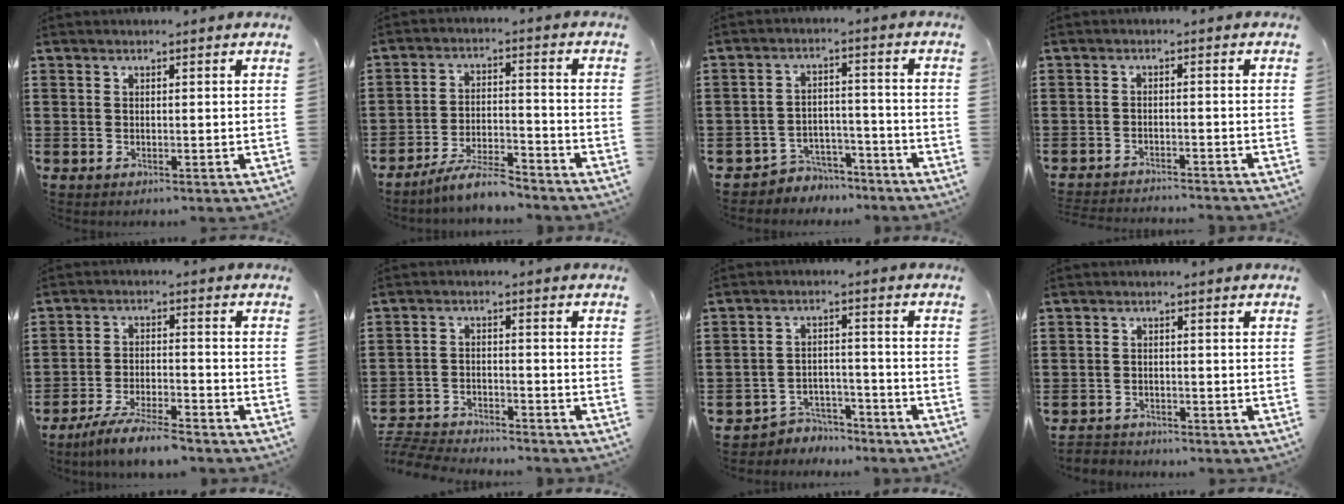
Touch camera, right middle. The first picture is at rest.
{"total": 6.3, "force": [-5.7, 0.6, 2.7], "torque": [-0.062, -0.004, -0.110]}
{"total": 4.4, "force": [-4.2, 1.2, 0.0], "torque": [-0.008, 0.007, -0.088]}
{"total": 2.5, "force": [-2.5, 0.0, -0.1], "torque": [-0.004, -0.001, -0.054]}
{"total": 6.1, "force": [-5.5, 0.3, 2.5], "torque": [-0.052, -0.007, -0.105]}
{"total": 5.5, "force": [-5.4, 0.6, 0.6], "torque": [-0.026, 0.003, -0.114]}
{"total": 4.2, "force": [-4.1, 1.1, -0.1], "torque": [-0.007, 0.005, -0.086]}
{"total": 2.2, "force": [-2.0, 0.6, -0.4], "torque": [0.000, 0.001, -0.048]}